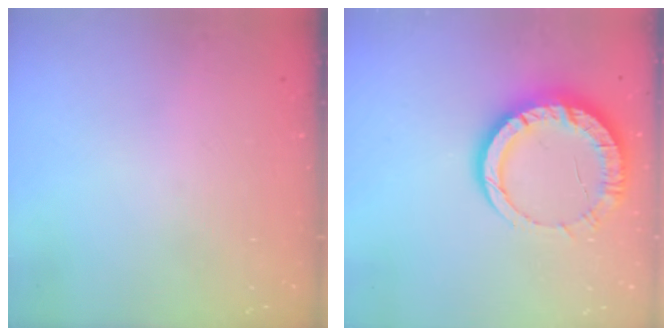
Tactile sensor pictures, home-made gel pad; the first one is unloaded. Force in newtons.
{"total": 14.4, "press": 14.3, "slide": 1.4}